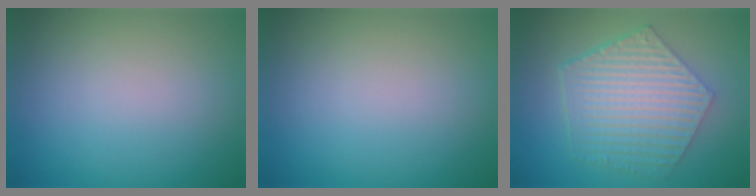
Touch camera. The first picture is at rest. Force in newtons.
{"total": 0.0}
{"total": 6.2, "press": 4.8, "slide": 4.0}